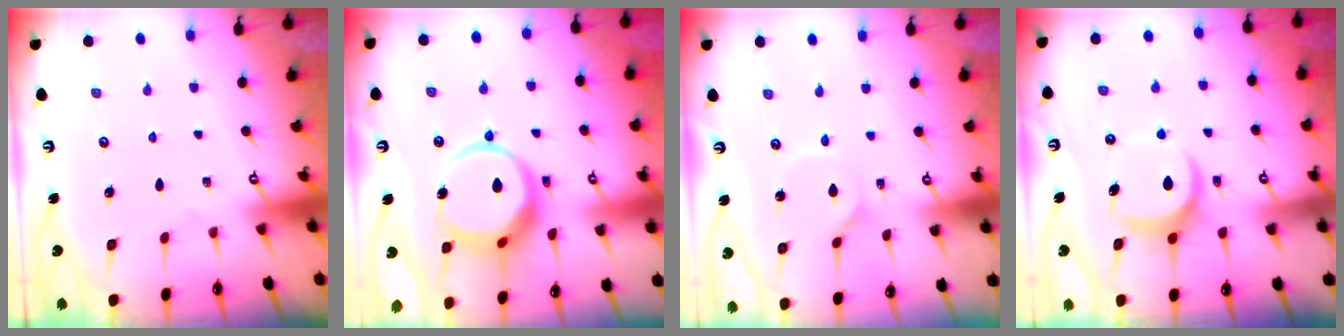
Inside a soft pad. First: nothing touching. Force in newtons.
{"total": 13.8, "press": 13.7, "slide": 1.7}
{"total": 2.4, "press": 2.4, "slide": 0.2}
{"total": 7.6, "press": 7.6, "slide": 0.5}